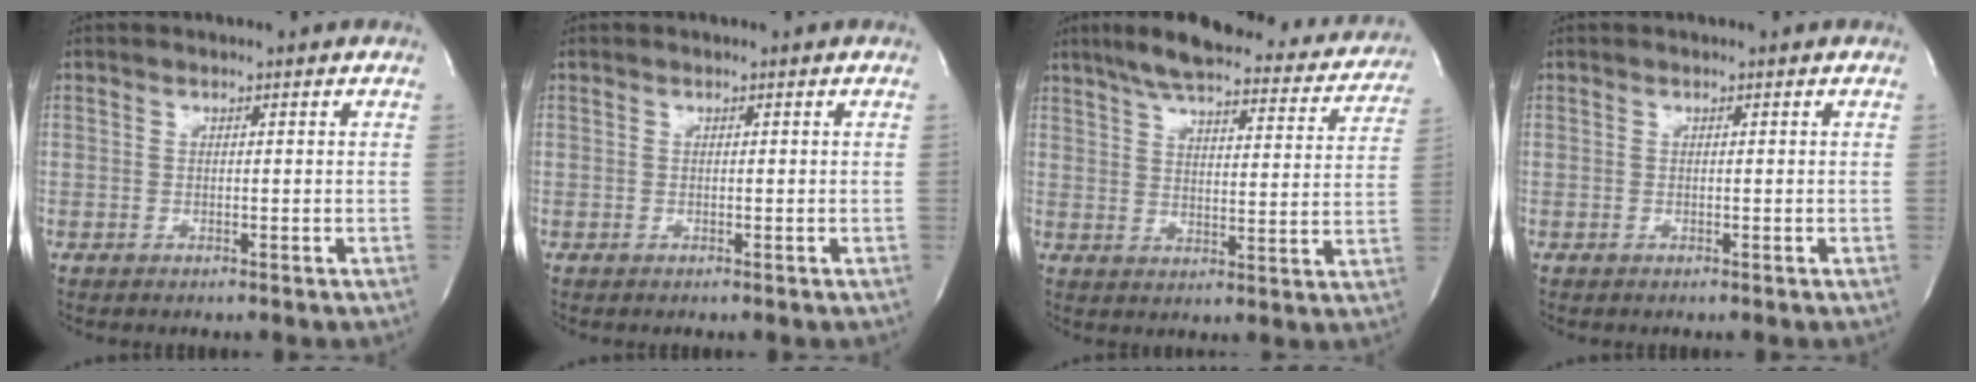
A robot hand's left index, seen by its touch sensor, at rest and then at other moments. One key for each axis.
{"total": 0.0}
{"total": 25.3, "fx": 22.0, "fy": 5.4, "fz": 11.4, "tx": -0.168, "ty": -0.006, "tz": 0.271}
{"total": 0.0}